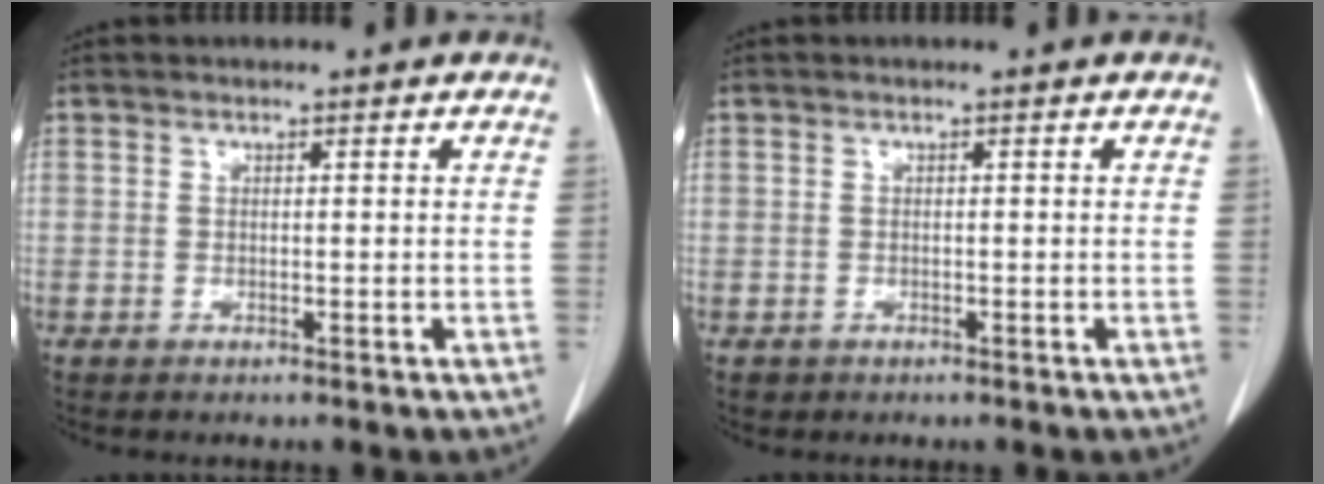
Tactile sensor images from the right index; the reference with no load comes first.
{"total": 1.0, "force": [-0.4, 0.9, 0.0], "torque": [-0.005, 0.004, -0.003]}